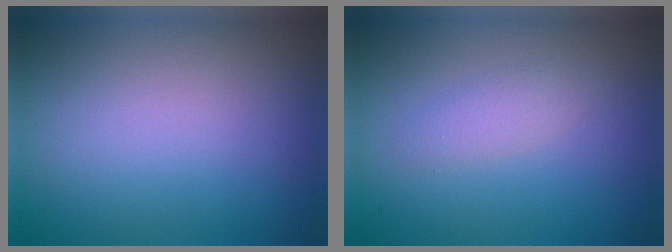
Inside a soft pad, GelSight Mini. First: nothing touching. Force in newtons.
{"total": 1.4, "press": 1.4, "slide": 0.1}